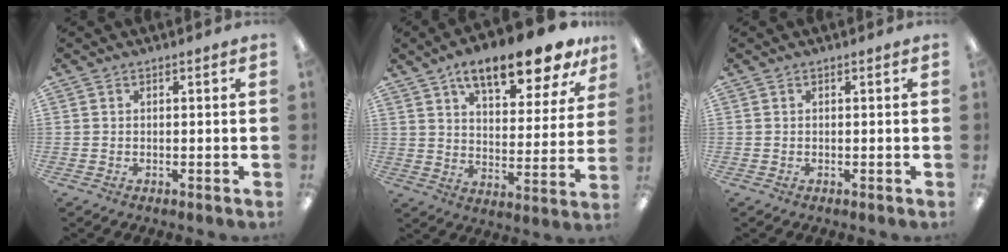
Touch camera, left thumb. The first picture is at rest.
{"total": 15.1, "force": [11.2, 5.0, 8.7], "torque": [-0.126, -0.063, 0.186]}
{"total": 0.0}